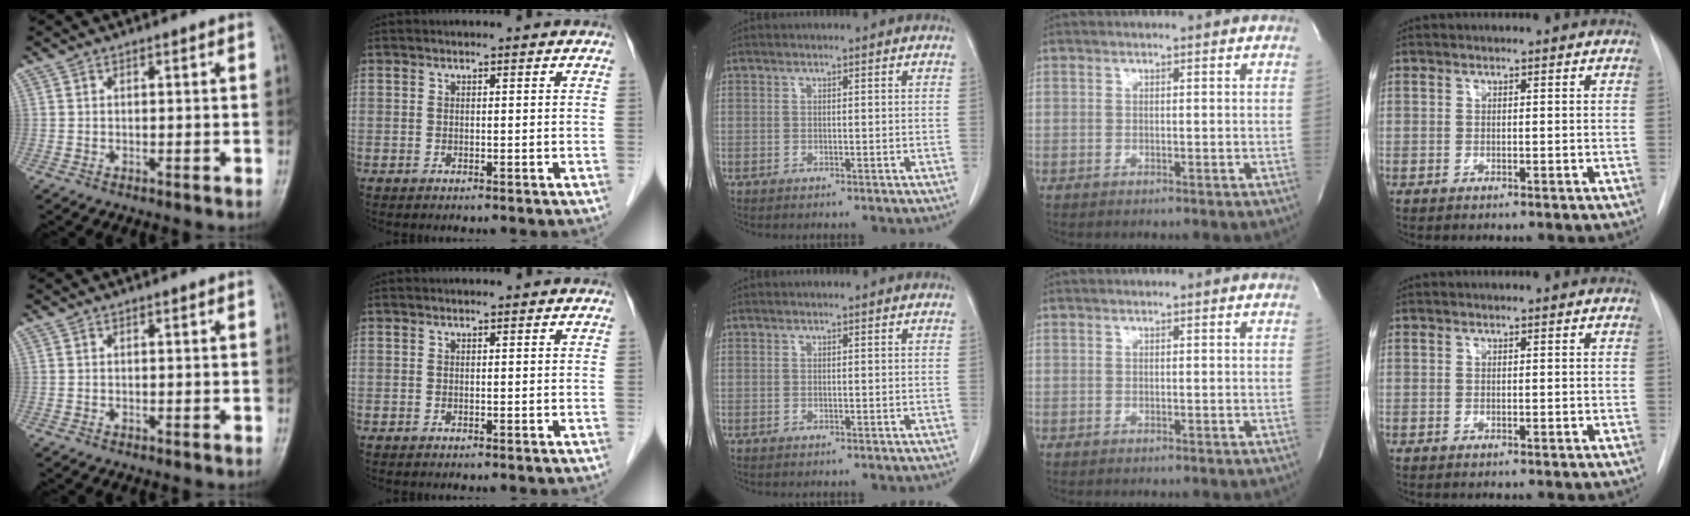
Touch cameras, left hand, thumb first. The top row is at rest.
{}